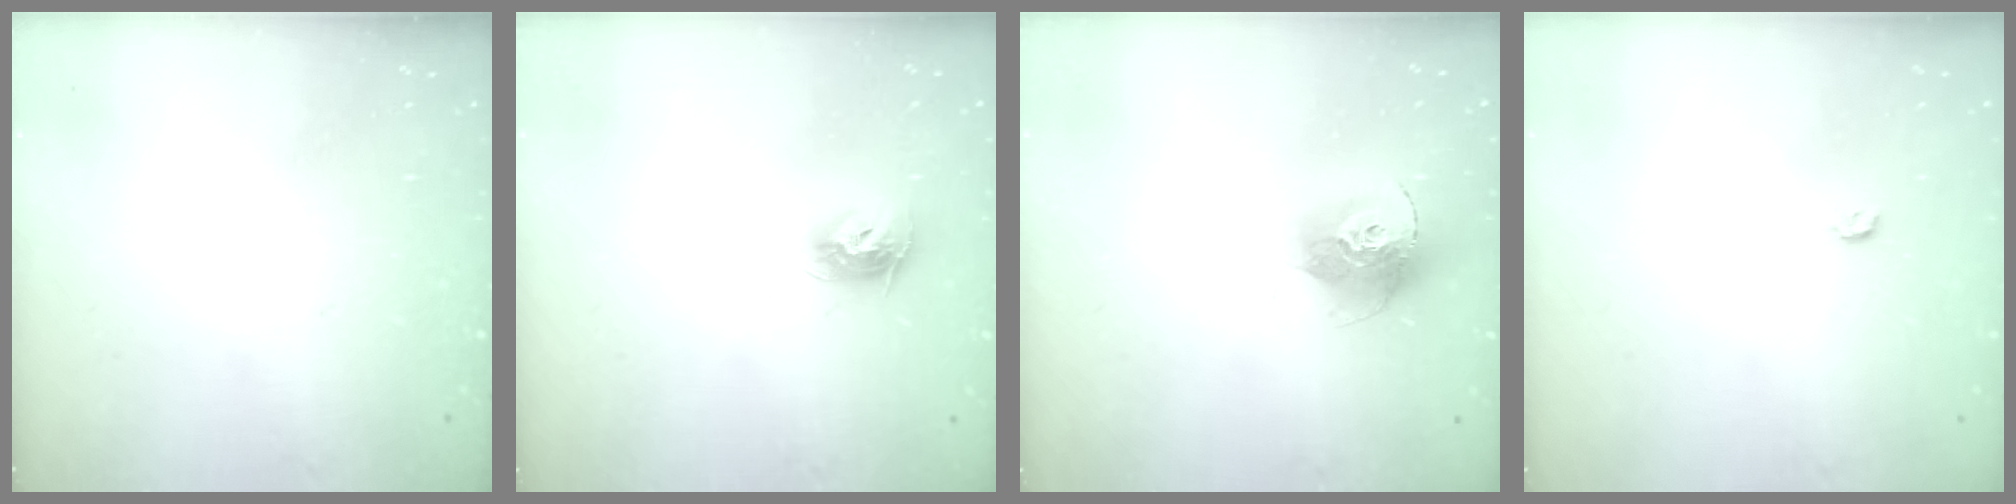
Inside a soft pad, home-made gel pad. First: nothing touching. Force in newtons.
{"total": 8.7, "press": 8.7, "slide": 0.3}
{"total": 14.4, "press": 14.3, "slide": 1.3}
{"total": 3.2, "press": 3.2, "slide": 0.6}